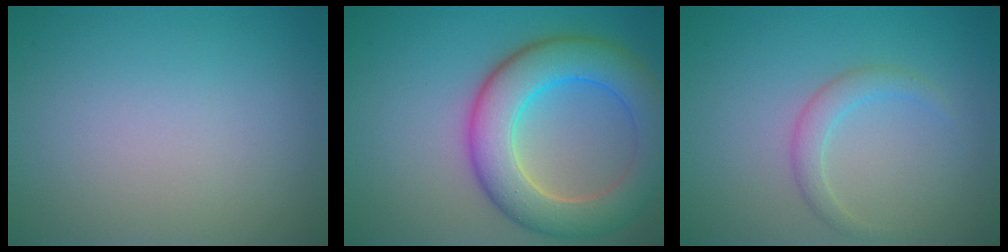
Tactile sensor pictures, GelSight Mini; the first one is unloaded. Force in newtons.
{"total": 8.3, "press": 8.2, "slide": 0.5}
{"total": 1.8, "press": 1.8, "slide": 0.1}